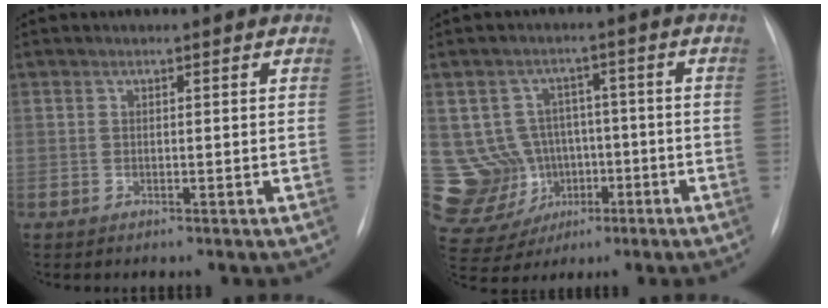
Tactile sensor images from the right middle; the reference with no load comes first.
{"total": 12.6, "force": [-1.5, 12.1, 3.2], "torque": [-0.089, 0.043, 0.000]}